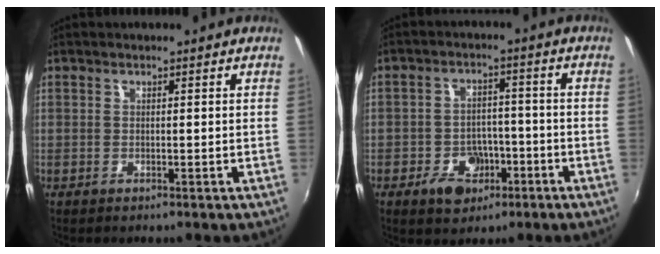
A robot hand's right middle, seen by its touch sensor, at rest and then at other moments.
{"total": 7.6, "force": [-4.2, 5.4, 3.3], "torque": [-0.079, 0.017, -0.053]}